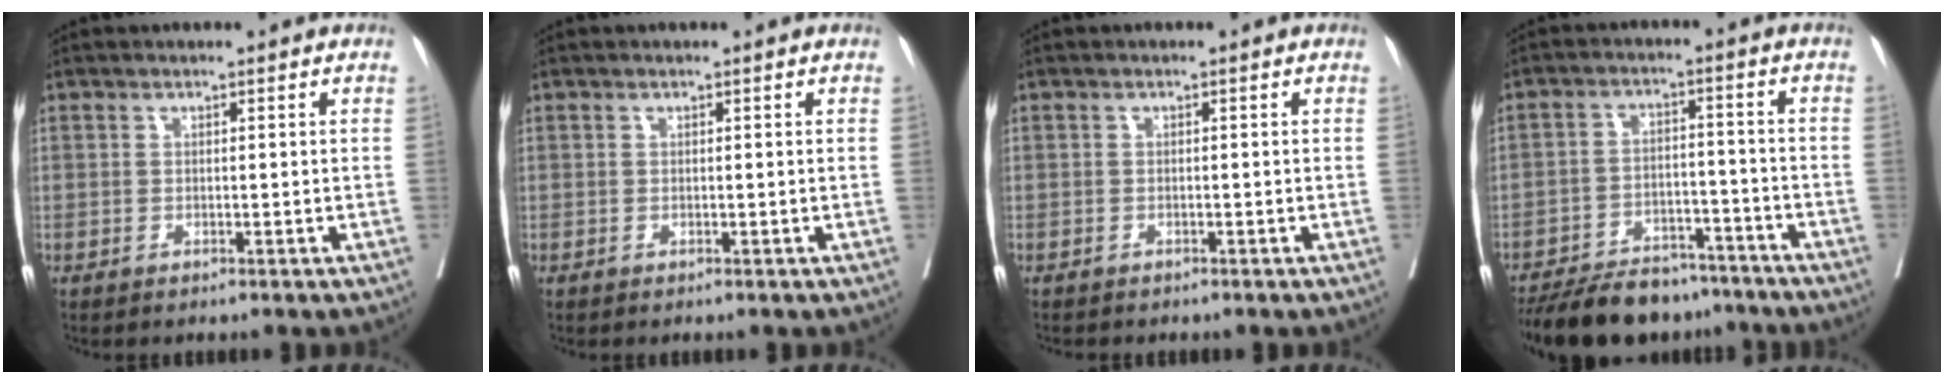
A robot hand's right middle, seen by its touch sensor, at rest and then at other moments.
{"total": 0.0}
{"total": 1.3, "force": [-1.2, 0.5, 0.3], "torque": [-0.011, -0.003, -0.020]}
{"total": 15.1, "force": [-13.2, 5.1, 5.1], "torque": [-0.088, -0.002, -0.196]}